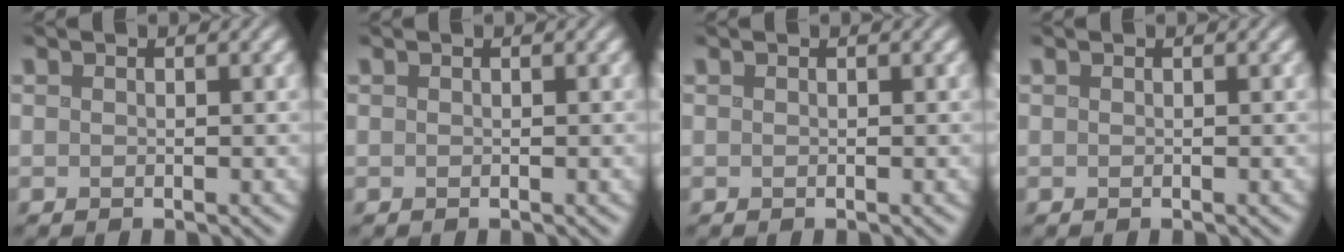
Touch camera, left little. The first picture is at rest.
{"total": 0.0}
{"total": 0.0}
{"total": 0.0}